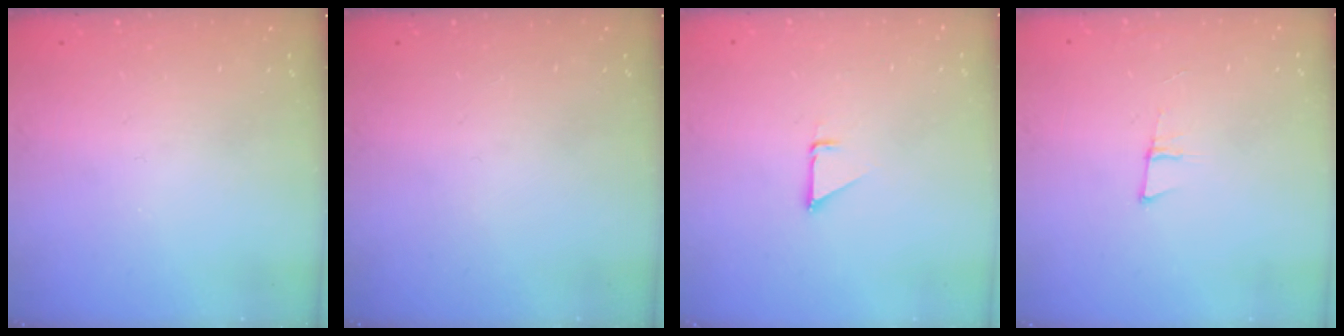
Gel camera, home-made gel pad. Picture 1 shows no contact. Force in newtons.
{"total": 0.0}
{"total": 1.5, "press": 1.5, "slide": 0.1}
{"total": 5.4, "press": 4.6, "slide": 2.7}